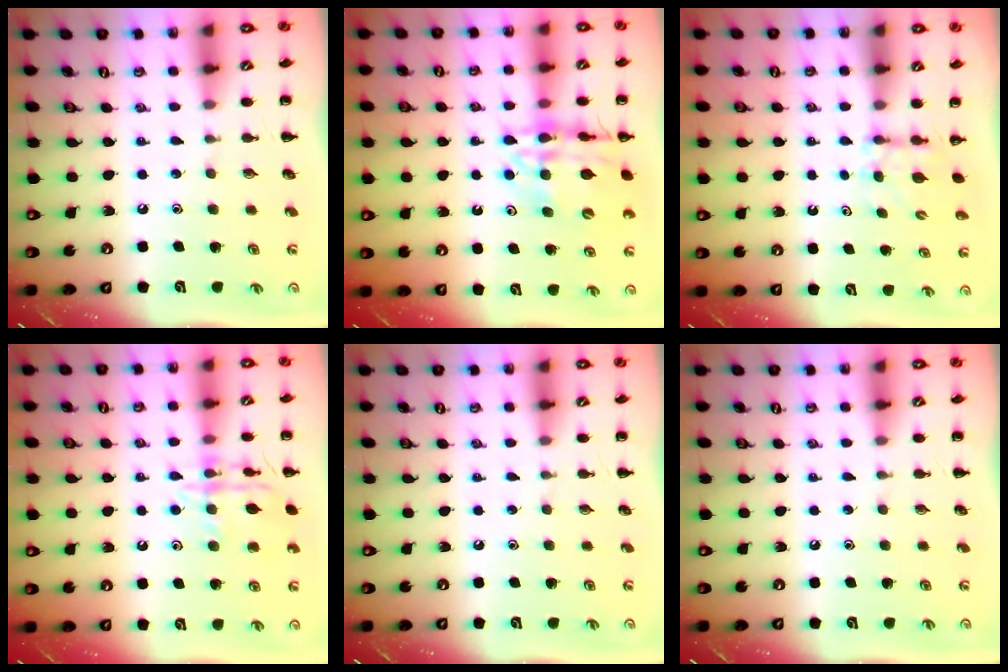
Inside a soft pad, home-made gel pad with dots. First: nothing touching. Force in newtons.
{"total": 16.3, "press": 16.0, "slide": 3.1}
{"total": 3.5, "press": 3.3, "slide": 1.2}
{"total": 13.5, "press": 13.5, "slide": 0.8}
{"total": 0.0}
{"total": 0.0}